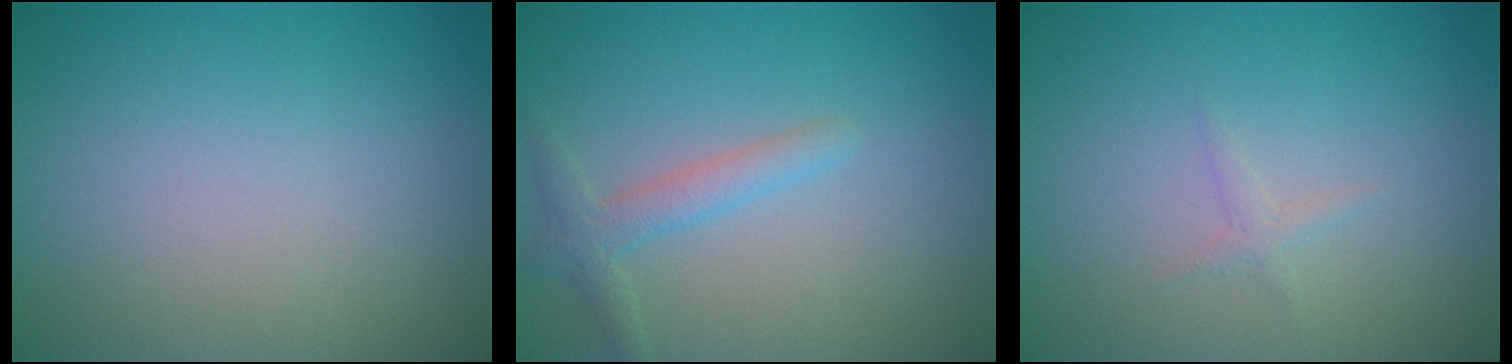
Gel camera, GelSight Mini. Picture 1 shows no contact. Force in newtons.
{"total": 2.2, "press": 2.2, "slide": 0.2}
{"total": 0.7, "press": 0.7, "slide": 0.0}